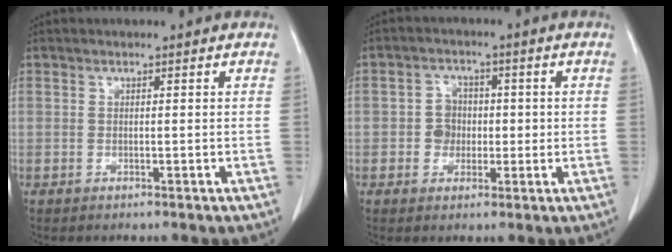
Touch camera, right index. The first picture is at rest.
{"total": 3.9, "force": [-0.3, 3.6, 1.4], "torque": [-0.021, 0.015, -0.004]}